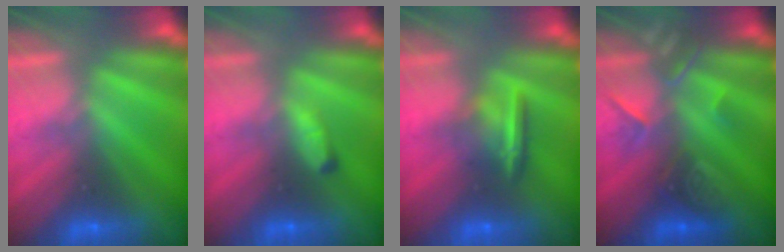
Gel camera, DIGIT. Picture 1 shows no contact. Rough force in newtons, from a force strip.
{"total": 2.5}
{"total": 6.1}
{"total": 2.4}